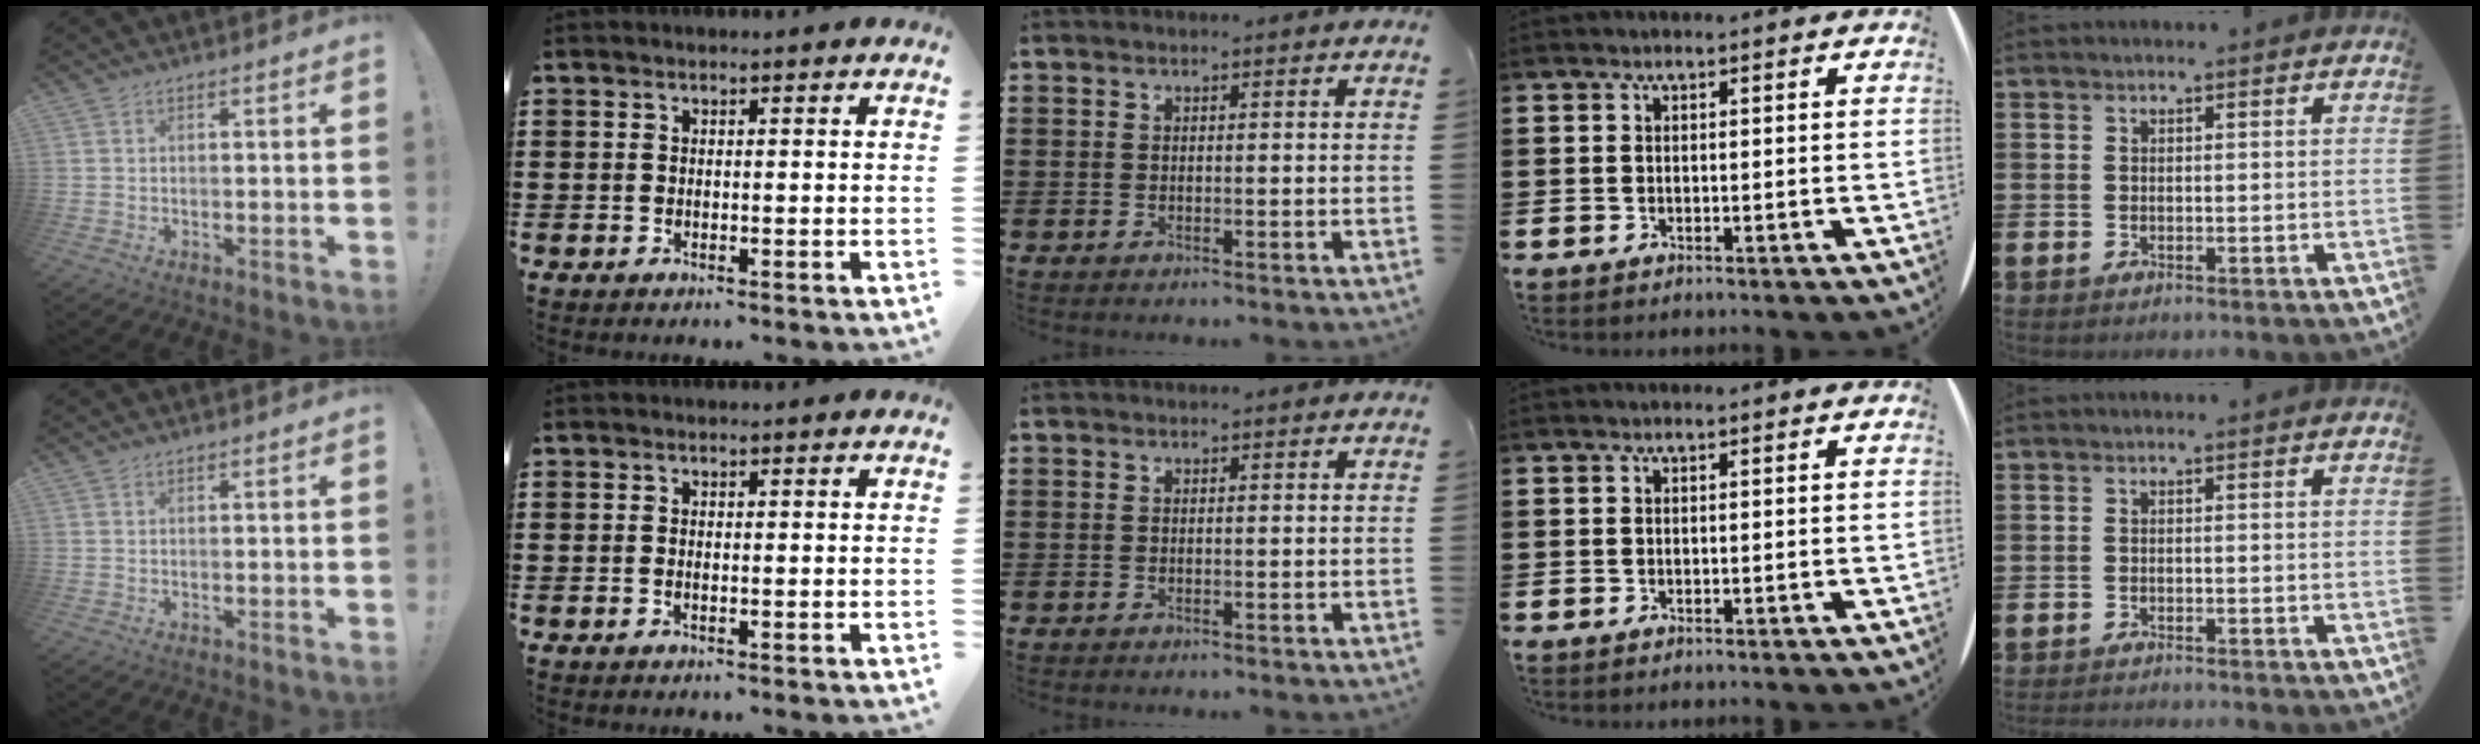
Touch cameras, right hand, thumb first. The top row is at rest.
{"little": {"total": 0.9, "force": [-0.9, -0.1, 0.0], "torque": [-0.001, -0.001, -0.019]}}